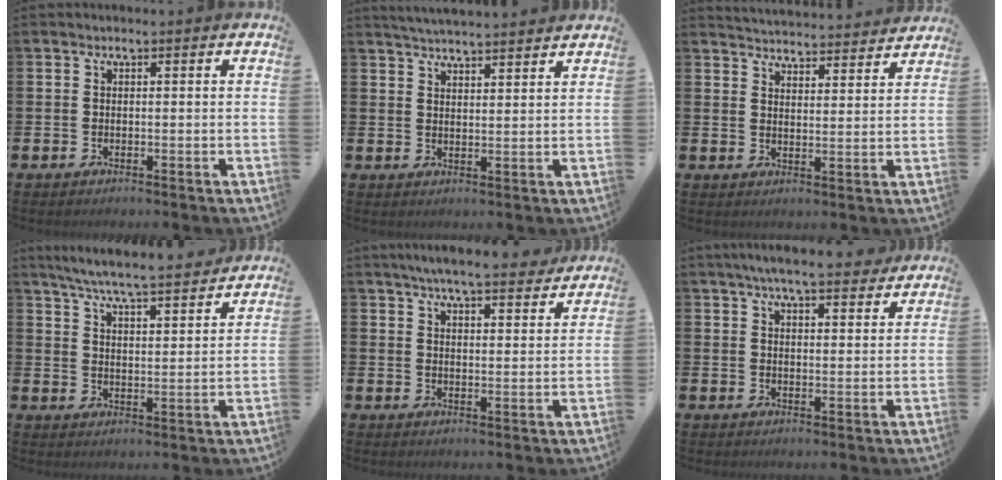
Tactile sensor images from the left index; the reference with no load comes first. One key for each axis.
{"total": 4.0, "fx": 4.0, "fy": -0.1, "fz": 0.2, "tx": -0.008, "ty": -0.021, "tz": 0.073}
{"total": 4.8, "fx": 4.8, "fy": 0.4, "fz": -0.2, "tx": 0.001, "ty": -0.043, "tz": 0.082}
{"total": 6.6, "fx": 6.3, "fy": -0.1, "fz": 1.8, "tx": -0.050, "ty": -0.045, "tz": 0.109}
{"total": 6.3, "fx": 6.0, "fy": 0.3, "fz": 1.8, "tx": -0.039, "ty": -0.033, "tz": 0.105}
{"total": 6.1, "fx": 5.7, "fy": 0.6, "fz": 2.1, "tx": -0.042, "ty": -0.023, "tz": 0.100}